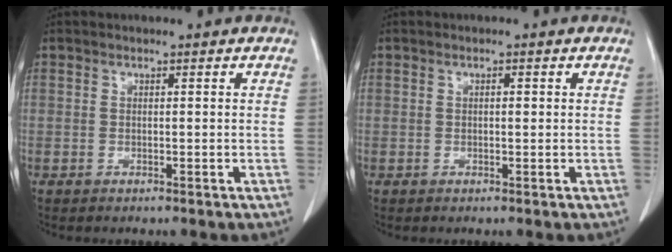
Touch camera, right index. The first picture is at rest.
{"total": 0.8, "force": [0.1, 0.2, 0.8], "torque": [-0.014, 0.001, 0.002]}